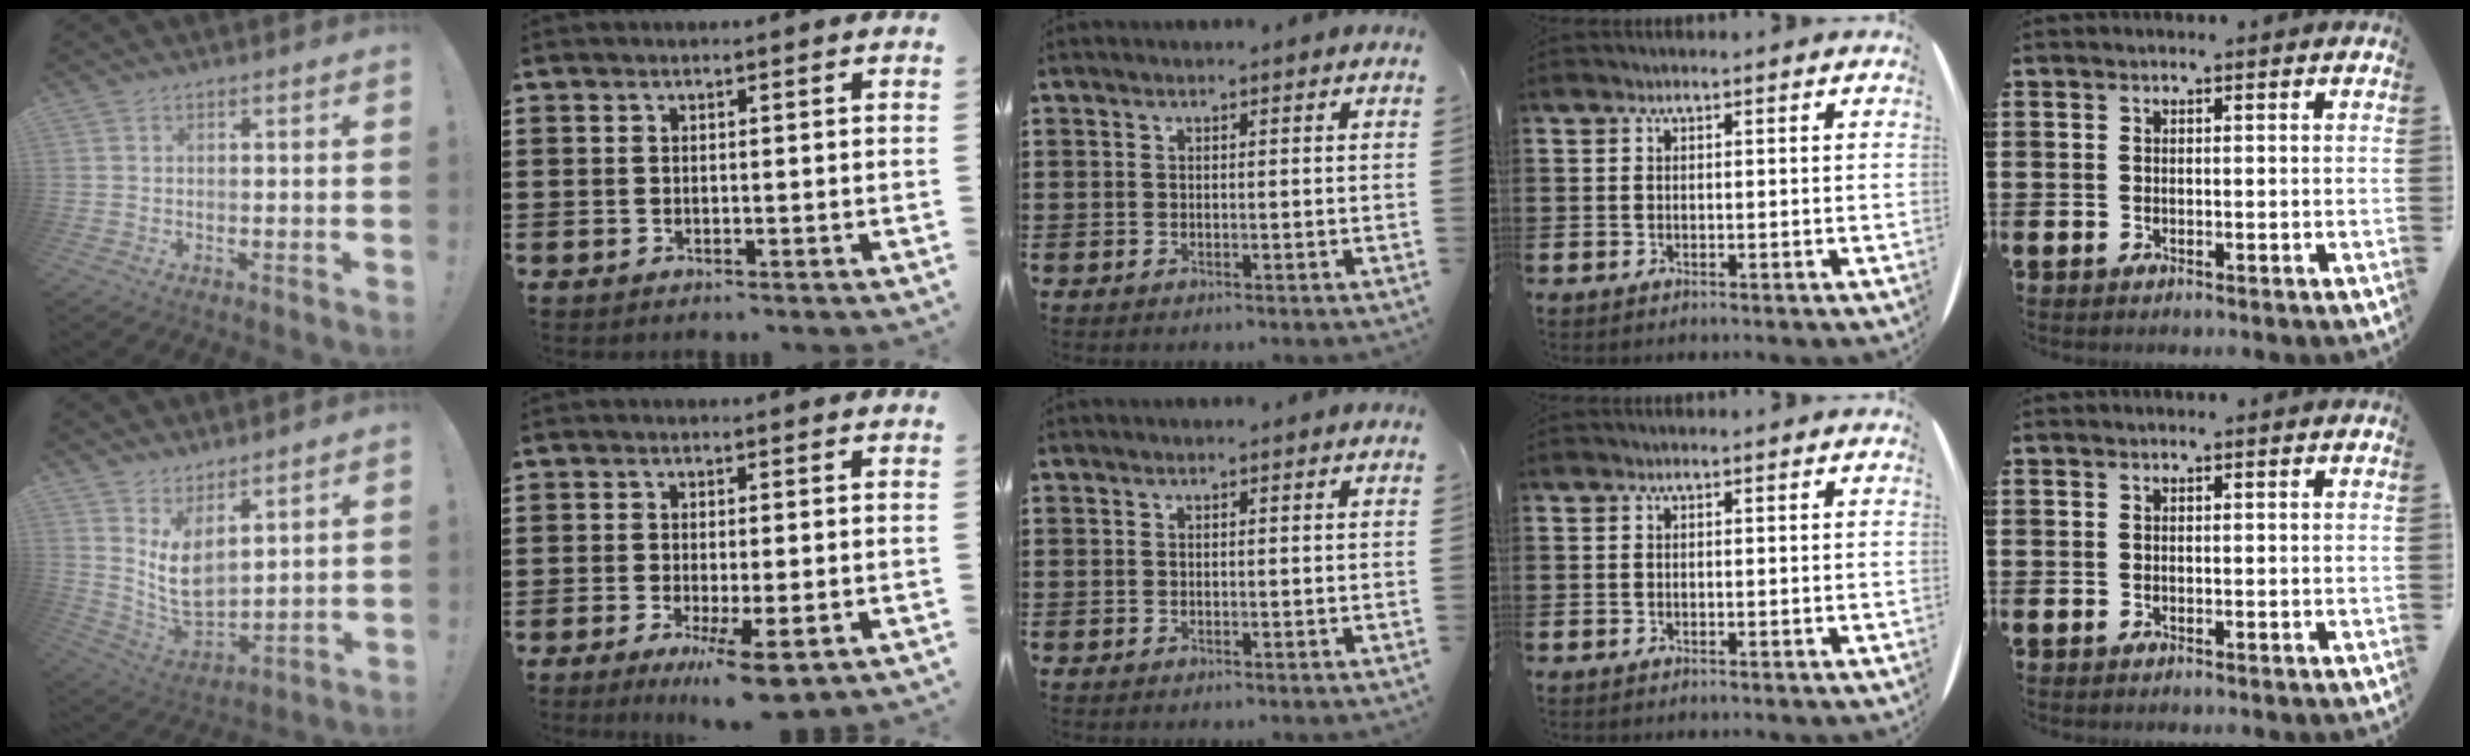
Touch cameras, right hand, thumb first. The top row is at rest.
{"thumb": {"total": 9.9, "force": [5.0, 6.2, 5.9], "torque": [-0.105, -0.060, 0.104]}, "index": {"total": 5.4, "force": [-2.7, 0.7, 4.6], "torque": [-0.086, -0.011, -0.046]}}